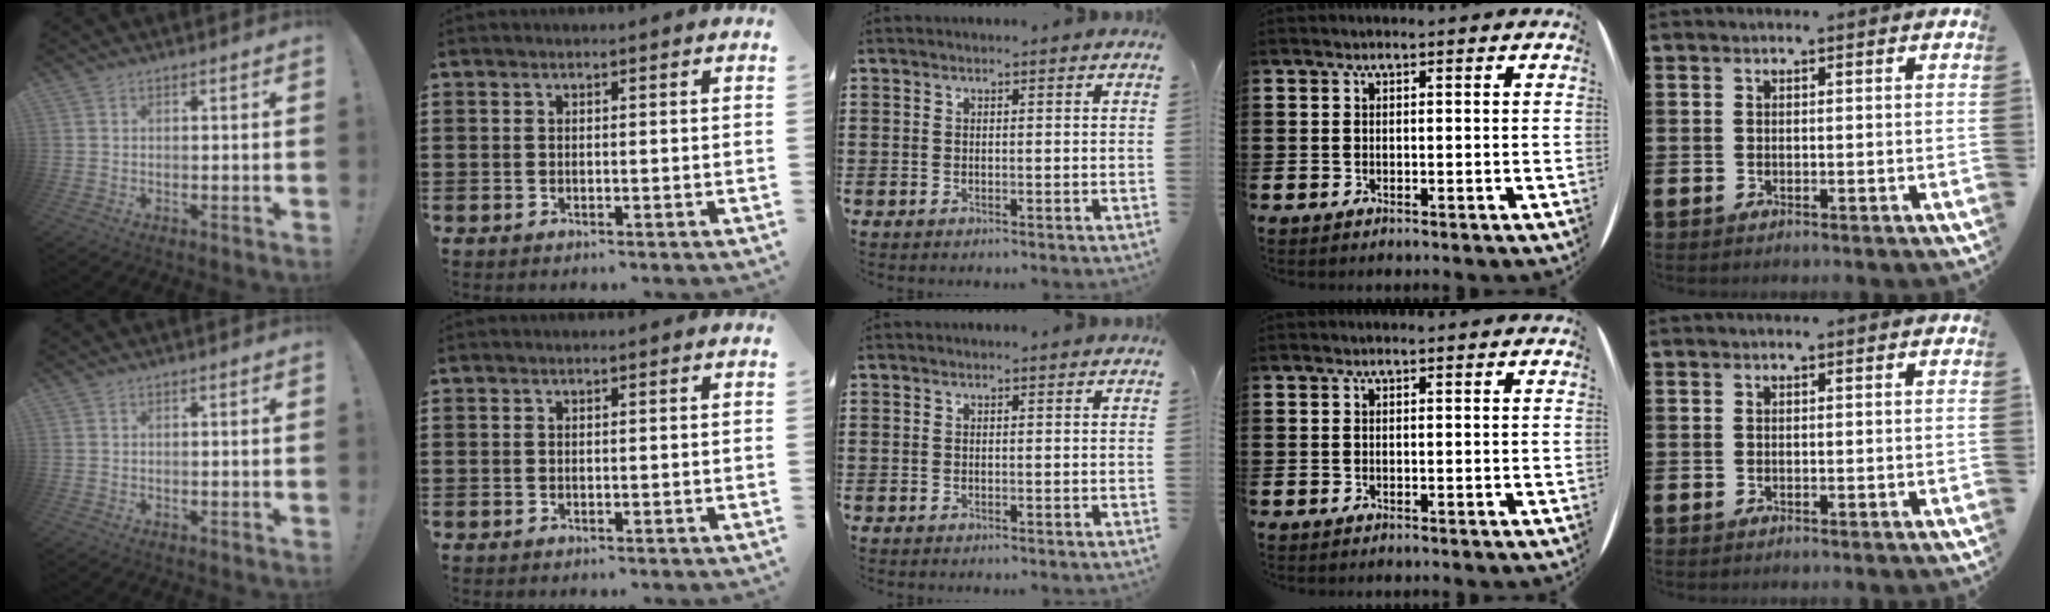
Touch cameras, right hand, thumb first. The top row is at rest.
{}